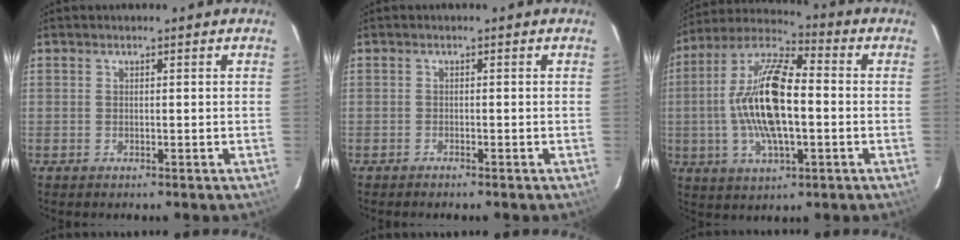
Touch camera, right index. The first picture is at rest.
{"total": 0.8, "force": [-0.7, 0.1, 0.2], "torque": [-0.007, -0.001, -0.014]}
{"total": 16.8, "force": [-1.4, 6.0, 15.6], "torque": [-0.308, 0.007, -0.034]}